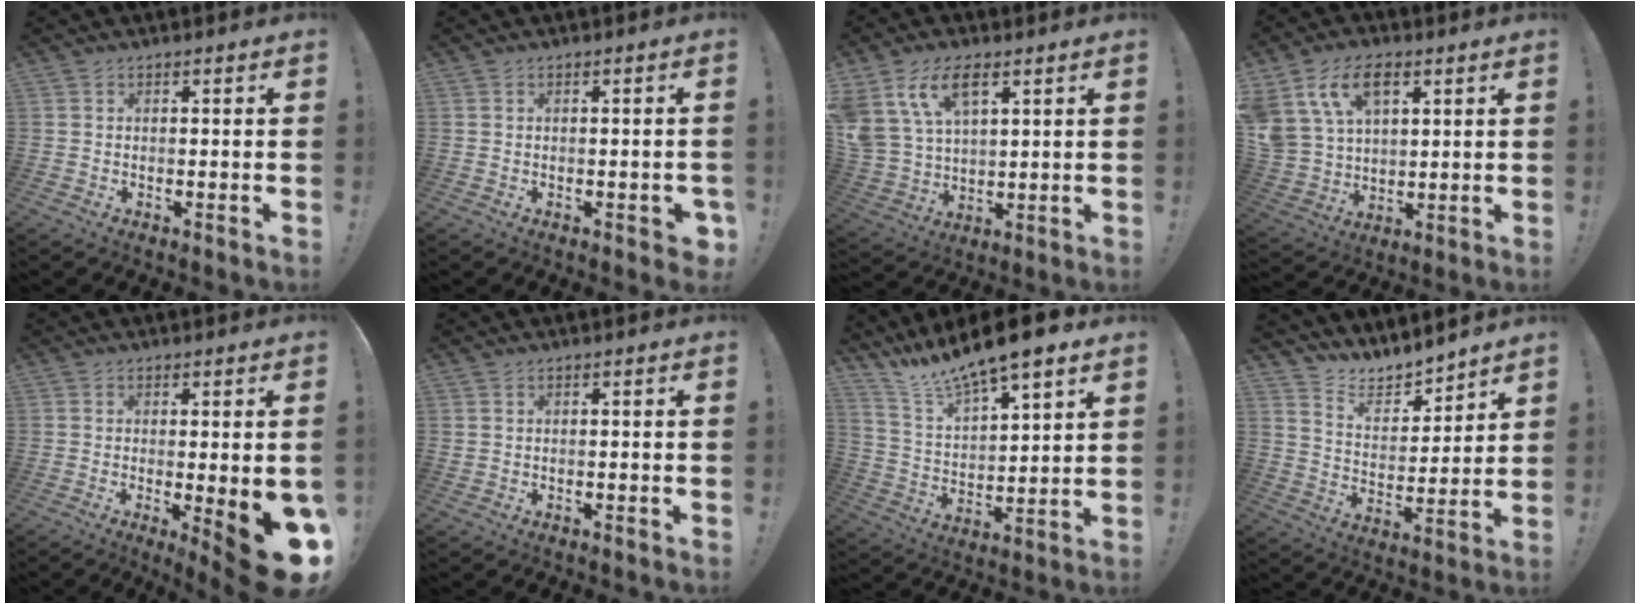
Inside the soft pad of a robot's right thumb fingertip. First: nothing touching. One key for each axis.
{"total": 1.8, "fx": -0.9, "fy": 0.9, "fz": 1.3, "tx": -0.025, "ty": 0.009, "tz": -0.011}
{"total": 13.8, "fx": 7.6, "fy": 7.8, "fz": 8.4, "tx": -0.193, "ty": -0.029, "tz": 0.144}
{"total": 15.1, "fx": 7.5, "fy": 10.1, "fz": 8.4, "tx": -0.163, "ty": -0.030, "tz": 0.143}
{"total": 10.5, "fx": -2.1, "fy": 2.0, "fz": 10.1, "tx": -0.119, "ty": -0.004, "tz": -0.021}
{"total": 0.8, "fx": 0.4, "fy": 0.5, "fz": -0.5, "tx": 0.000, "ty": 0.004, "tz": 0.008}
{"total": 12.9, "fx": 11.4, "fy": 2.4, "fz": 5.6, "tx": -0.118, "ty": -0.096, "tz": 0.199}
{"total": 8.6, "fx": 8.1, "fy": 2.5, "fz": 1.1, "tx": -0.037, "ty": -0.078, "tz": 0.152}